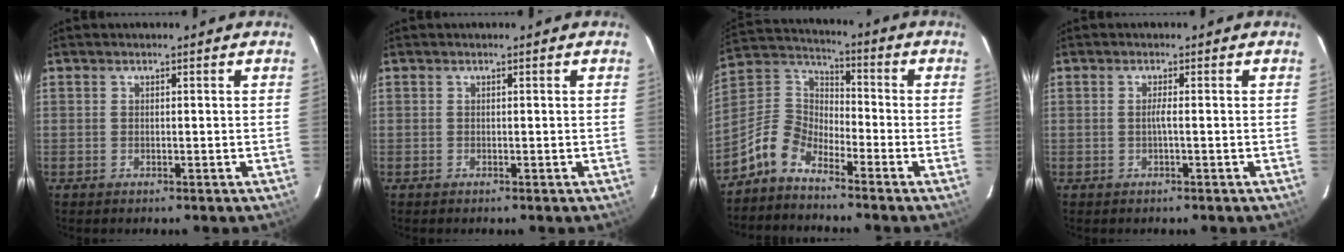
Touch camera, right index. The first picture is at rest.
{"total": 0.0}
{"total": 8.3, "force": [-6.5, 4.0, 3.3], "torque": [-0.079, 0.029, -0.150]}
{"total": 1.0, "force": [-0.2, -0.4, 0.8], "torque": [-0.014, 0.000, -0.006]}